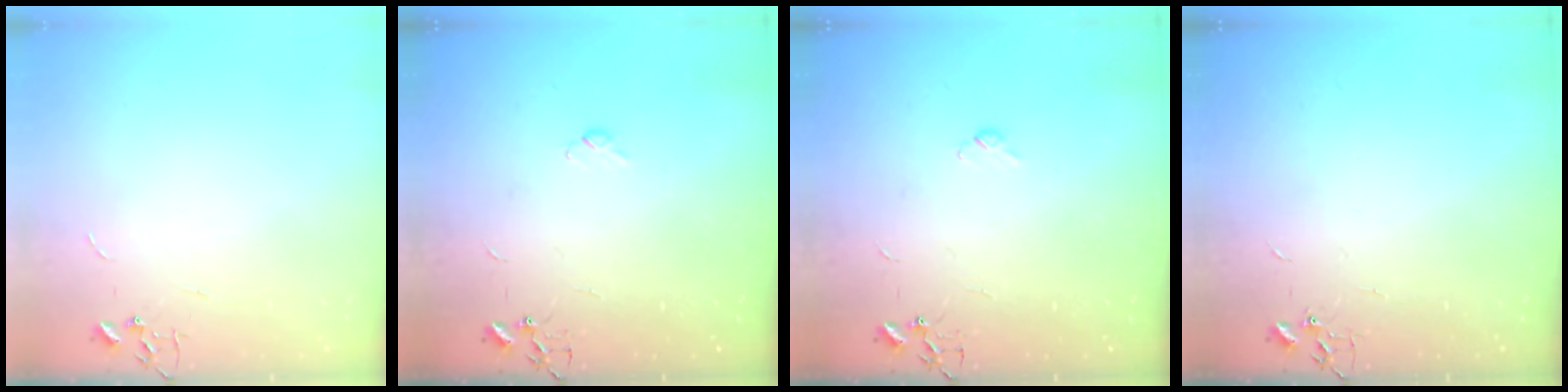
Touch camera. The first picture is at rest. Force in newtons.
{"total": 3.3, "press": 3.3, "slide": 0.6}
{"total": 3.3, "press": 3.3, "slide": 0.6}
{"total": 2.3, "press": 2.3, "slide": 0.4}